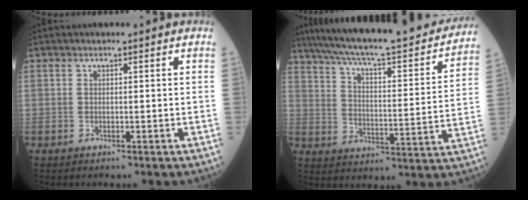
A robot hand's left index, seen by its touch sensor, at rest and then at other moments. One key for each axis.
{"total": 28.7, "fx": 24.9, "fy": 3.9, "fz": 13.8, "tx": -0.222, "ty": -0.023, "tz": 0.335}